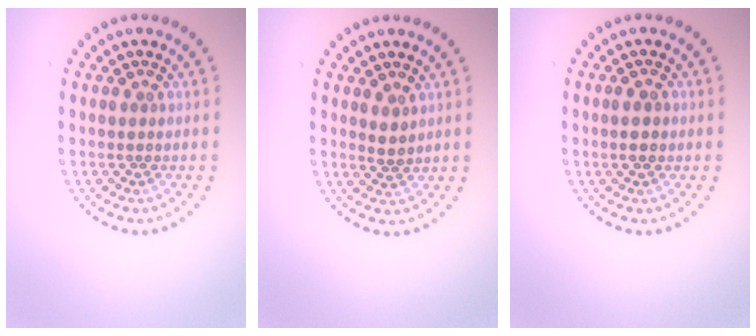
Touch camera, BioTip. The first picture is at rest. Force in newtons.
{"total": 1.1, "press": 0.9, "slide": 0.6}
{"total": 1.2, "press": 1.2, "slide": 0.0}